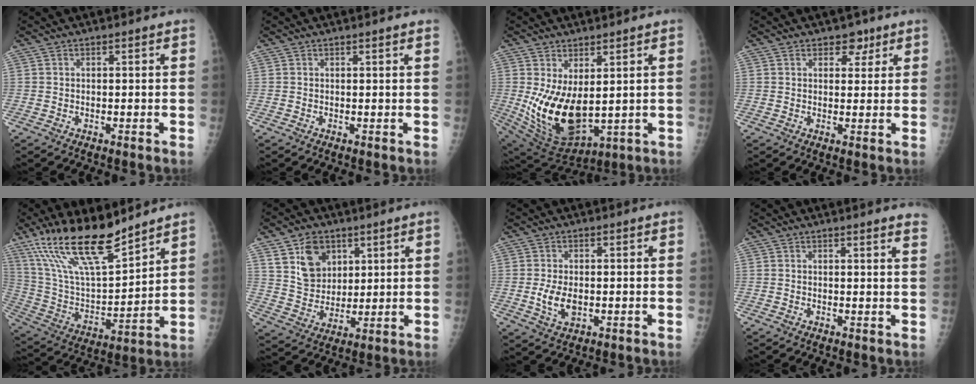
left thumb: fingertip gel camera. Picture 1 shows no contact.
{"total": 1.0, "force": [0.7, -0.2, 0.6], "torque": [-0.018, -0.002, 0.014]}
{"total": 13.9, "force": [1.0, 7.3, 11.8], "torque": [-0.199, -0.035, 0.049]}
{"total": 3.4, "force": [2.2, 2.3, 1.3], "torque": [0.012, -0.013, 0.029]}
{"total": 20.4, "force": [15.2, 5.2, 12.6], "torque": [-0.207, -0.071, 0.290]}
{"total": 10.3, "force": [5.1, 7.4, 5.0], "torque": [-0.065, -0.029, 0.104]}
{"total": 5.2, "force": [-0.7, 3.0, 4.2], "torque": [-0.076, -0.009, -0.009]}
{"total": 4.5, "force": [4.1, -0.1, 1.7], "torque": [-0.019, -0.020, 0.025]}